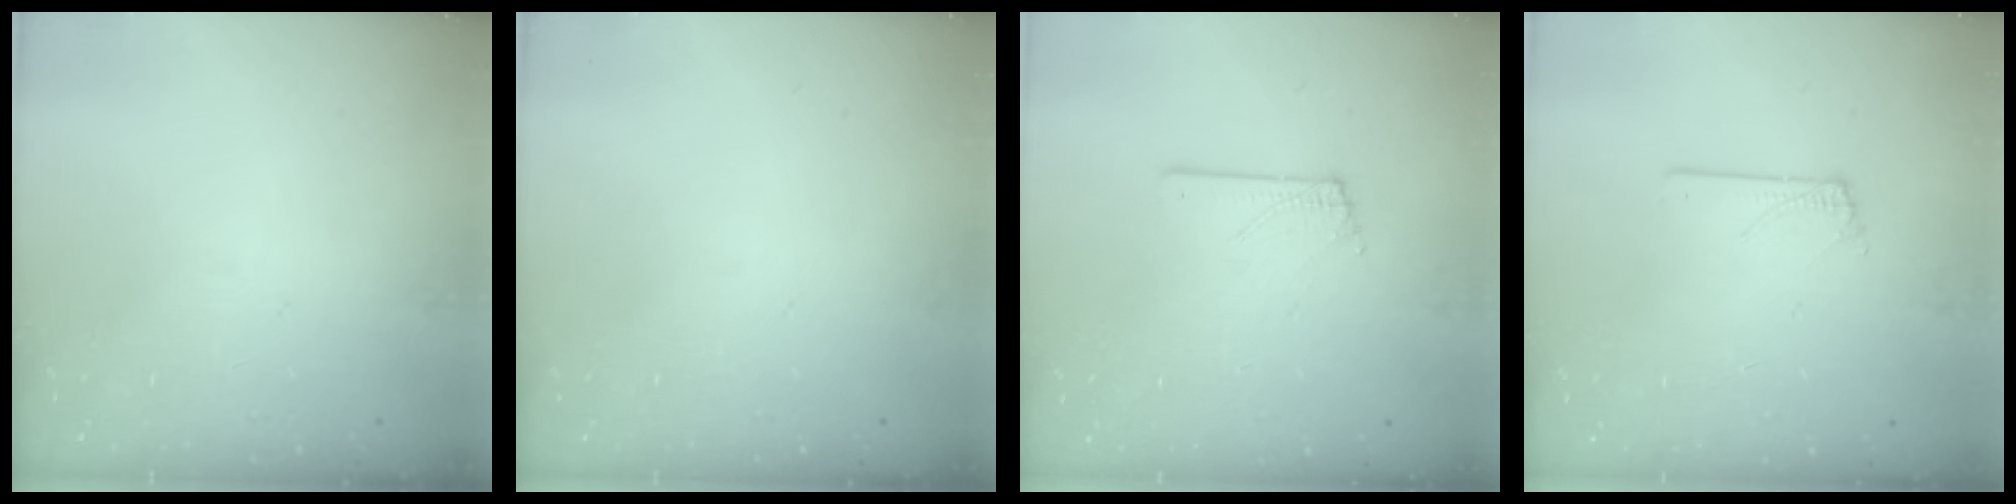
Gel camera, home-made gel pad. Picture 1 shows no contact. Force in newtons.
{"total": 0.0}
{"total": 1.0, "press": 1.0, "slide": 0.1}
{"total": 0.5, "press": 0.5, "slide": 0.1}